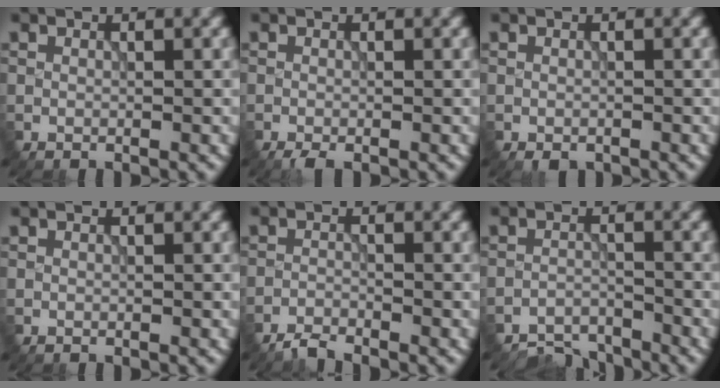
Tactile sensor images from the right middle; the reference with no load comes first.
{"total": 1.2, "force": [-0.8, 0.3, 0.8], "torque": [-0.014, -0.002, -0.014]}
{"total": 0.7, "force": [-0.5, 0.4, 0.3], "torque": [-0.002, -0.004, -0.007]}
{"total": 0.0}
{"total": 1.8, "force": [-1.8, 0.2, 0.4], "torque": [-0.006, -0.001, -0.040]}
{"total": 4.2, "force": [-4.1, 1.0, 0.5], "torque": [-0.005, -0.006, -0.073]}